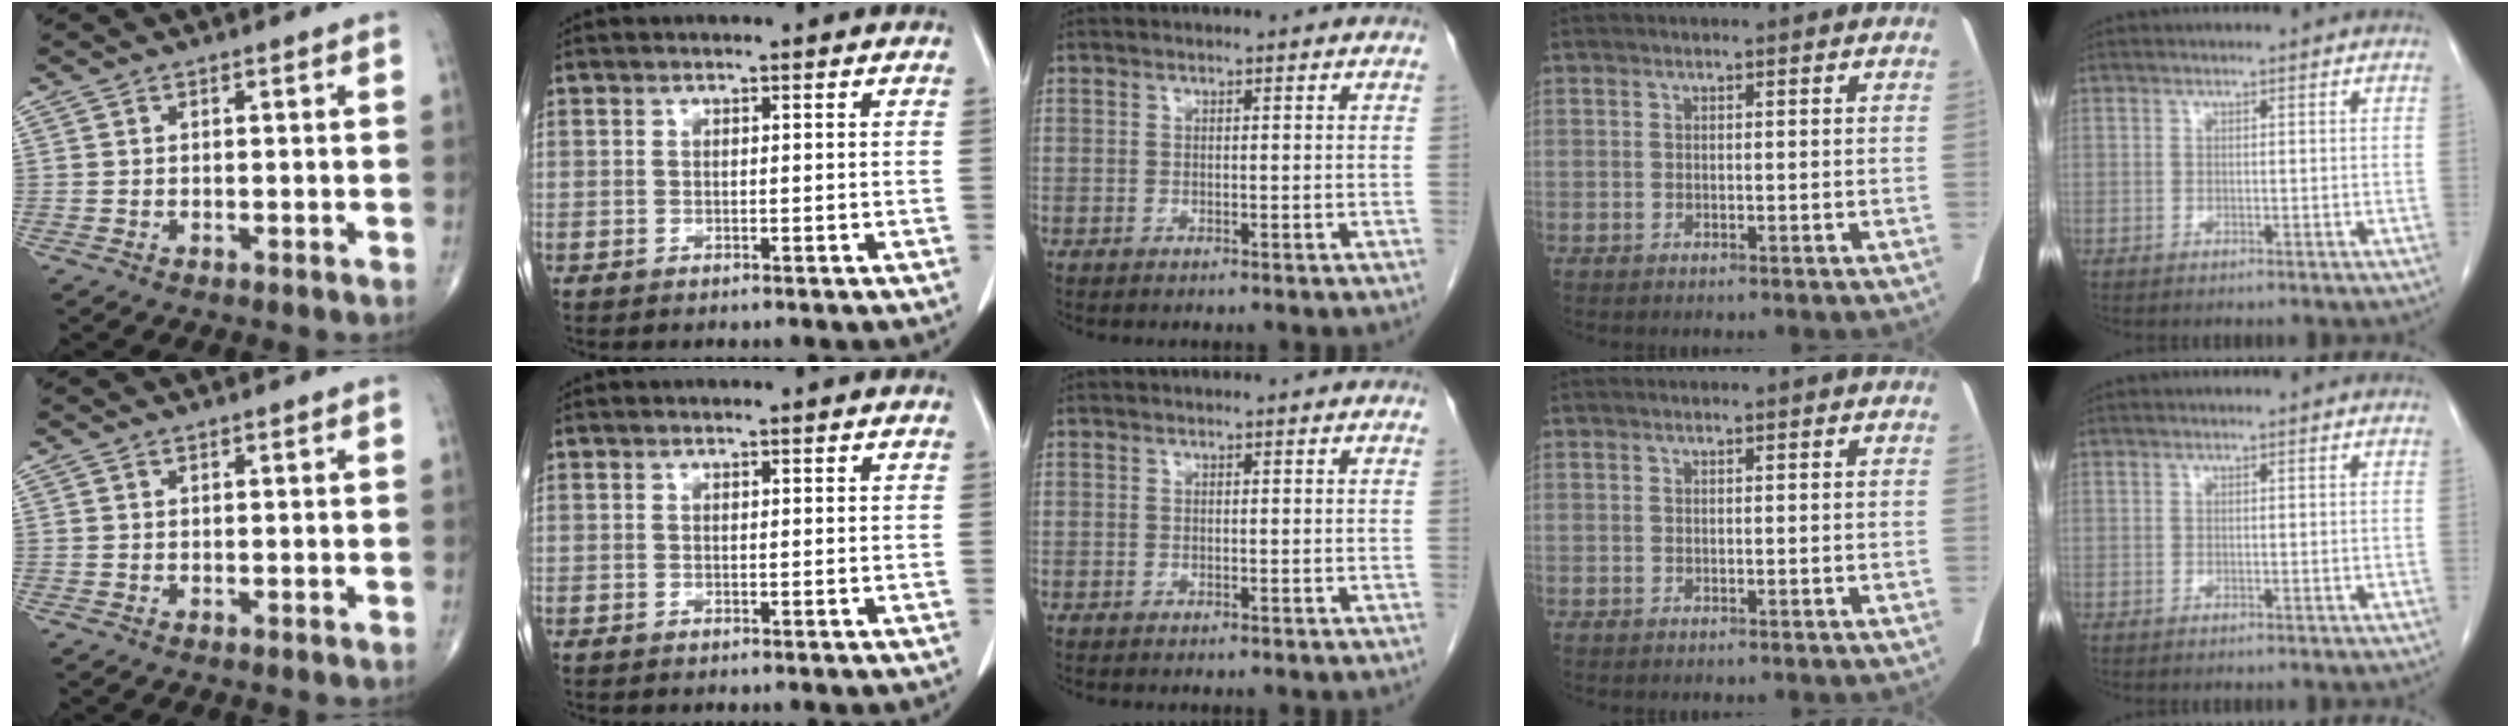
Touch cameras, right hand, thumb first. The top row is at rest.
{}